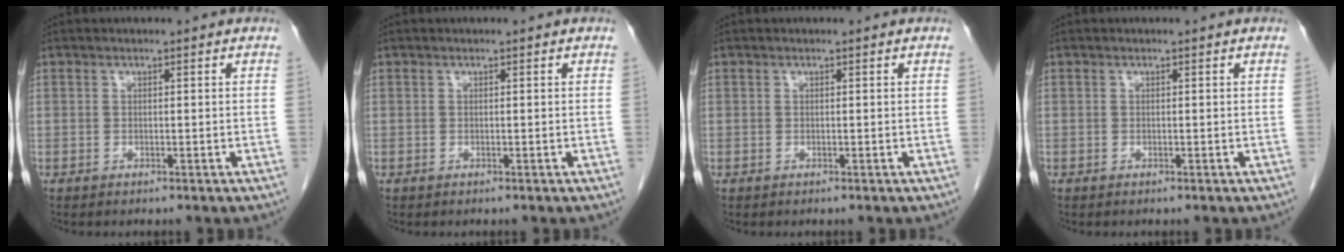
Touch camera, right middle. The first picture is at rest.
{"total": 0.0}
{"total": 0.0}
{"total": 0.0}